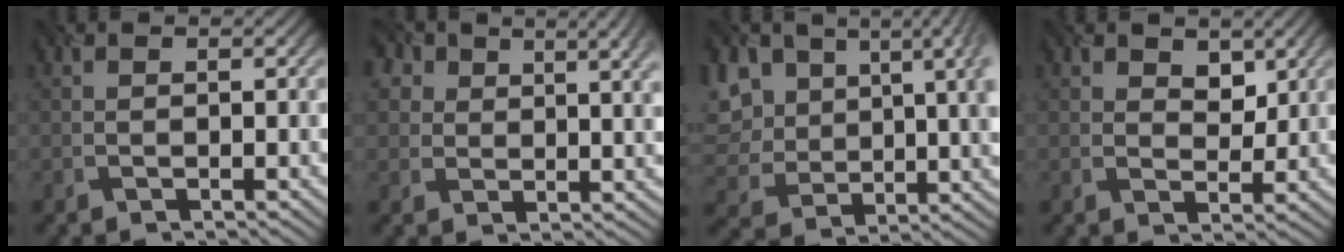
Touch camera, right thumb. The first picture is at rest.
{"total": 8.5, "force": [4.9, 5.2, 4.6], "torque": [-0.093, 0.013, 0.081]}
{"total": 12.2, "force": [5.6, 7.8, 7.6], "torque": [-0.170, -0.011, 0.123]}
{"total": 2.8, "force": [1.9, 1.9, 0.8], "torque": [-0.020, -0.004, 0.037]}